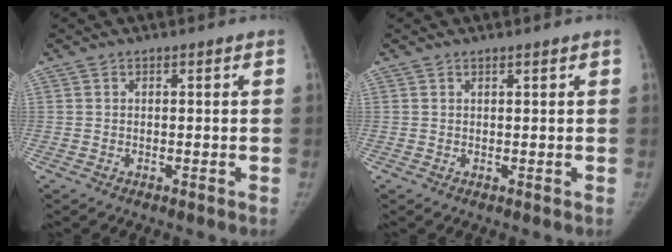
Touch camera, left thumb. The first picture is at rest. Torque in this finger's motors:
{"motor_torque": [-0.05, 0.08, 0.00, 0.02, -0.02]}